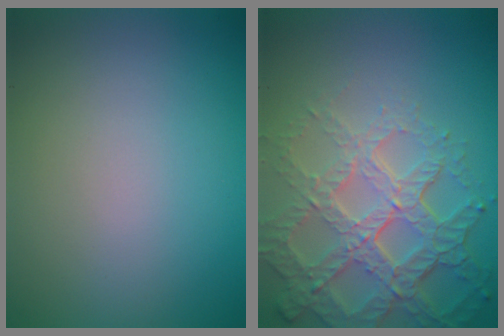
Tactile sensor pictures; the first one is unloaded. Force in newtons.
{"total": 7.6, "press": 5.3, "slide": 5.4}